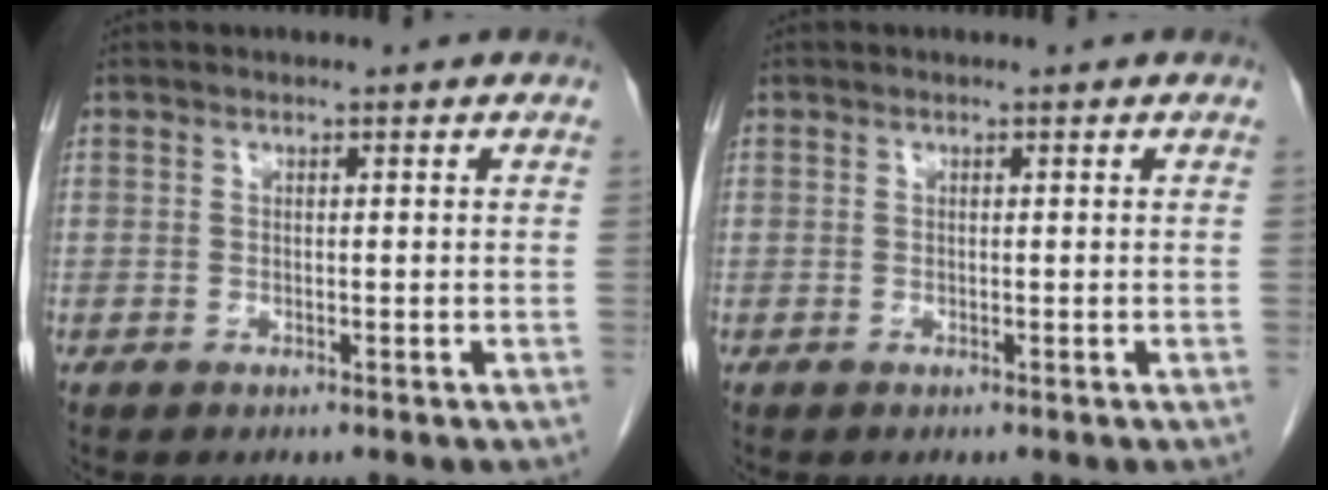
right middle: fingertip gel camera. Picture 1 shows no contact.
{"total": 0.0}